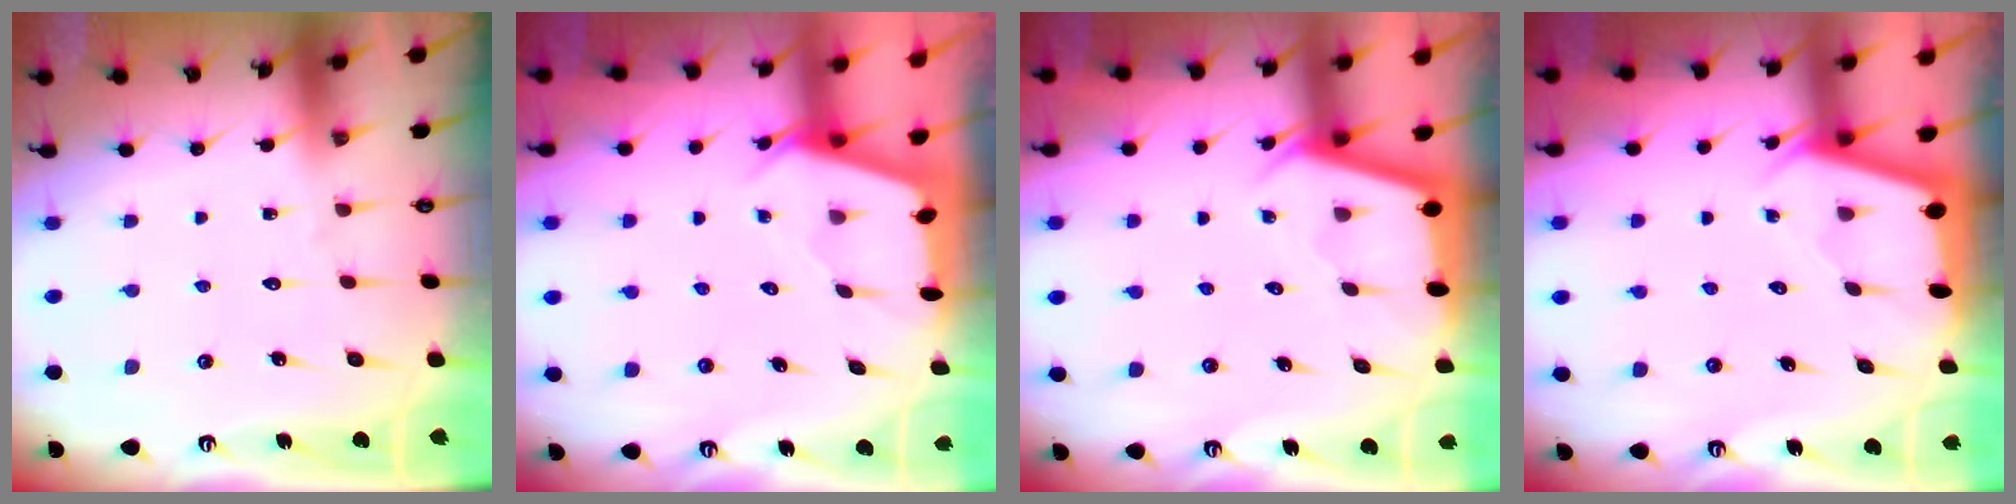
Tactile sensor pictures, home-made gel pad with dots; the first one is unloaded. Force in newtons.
{"total": 2.5, "press": 2.5, "slide": 0.2}
{"total": 2.4, "press": 2.4, "slide": 0.2}
{"total": 2.2, "press": 2.2, "slide": 0.1}